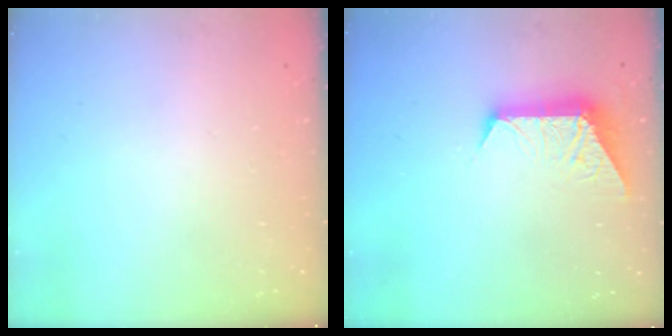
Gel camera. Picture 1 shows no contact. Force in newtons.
{"total": 10.7, "press": 10.7, "slide": 0.6}